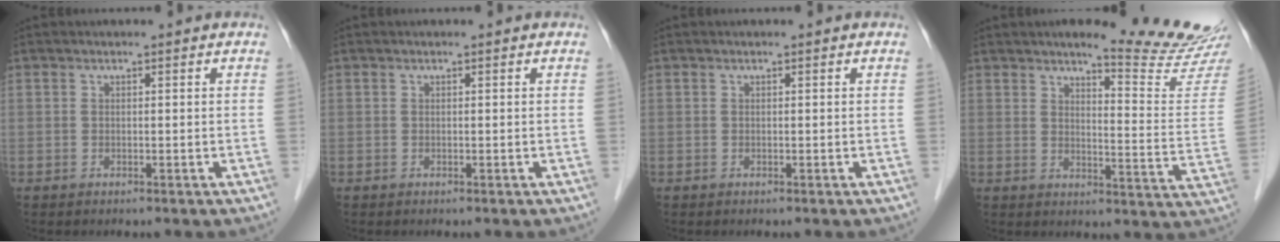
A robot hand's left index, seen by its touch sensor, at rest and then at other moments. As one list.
[{"total": 0.0}, {"total": 0.0}, {"total": 14.4, "force": [13.4, -1.0, 5.2], "torque": [-0.068, -0.091, 0.153]}]